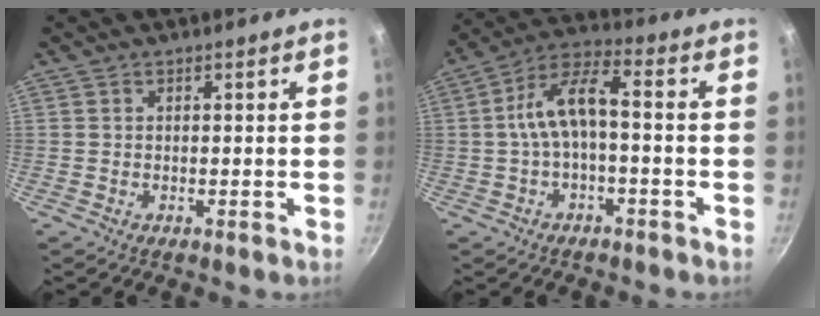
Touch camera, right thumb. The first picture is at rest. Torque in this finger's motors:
{"motor_torque": [-0.46, 0.88, 0.34, -0.20, 0.25]}